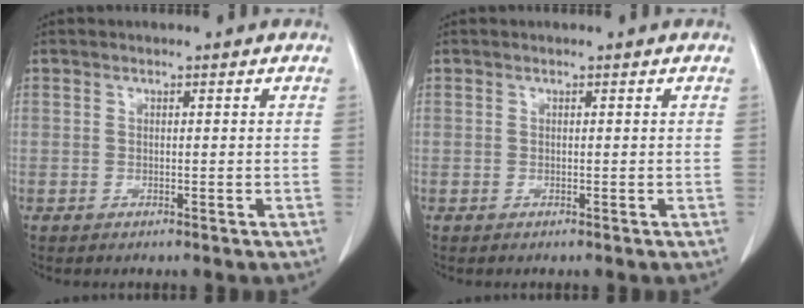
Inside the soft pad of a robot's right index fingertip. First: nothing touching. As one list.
[{"total": 0.0}]